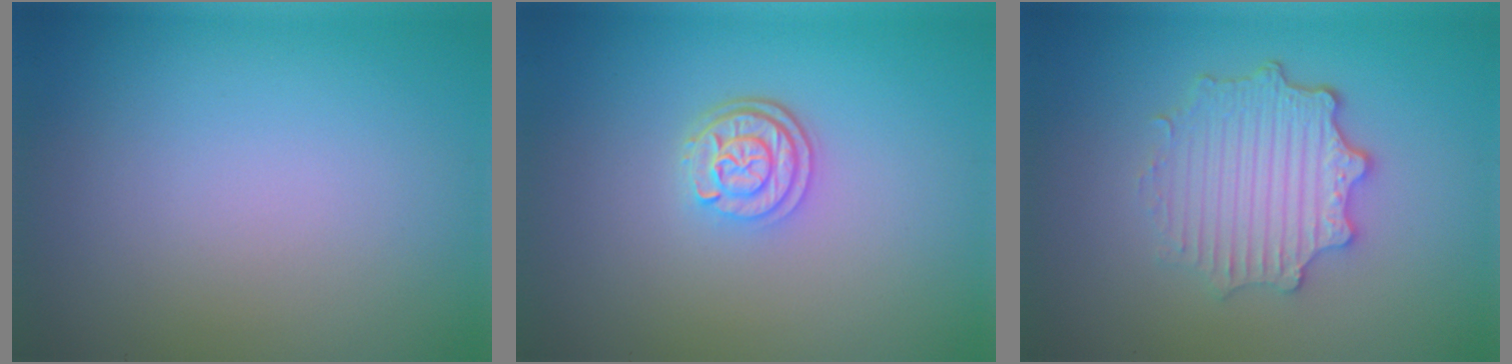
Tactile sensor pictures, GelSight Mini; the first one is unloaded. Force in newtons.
{"total": 3.0, "press": 2.5, "slide": 1.6}
{"total": 4.9, "press": 3.7, "slide": 3.2}